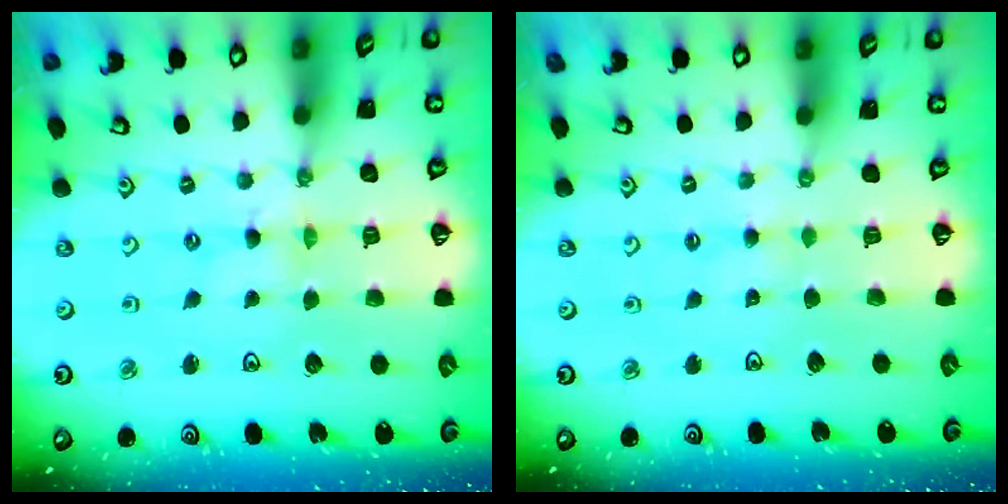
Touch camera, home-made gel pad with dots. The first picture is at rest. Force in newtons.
{"total": 1.4, "press": 1.4, "slide": 0.3}